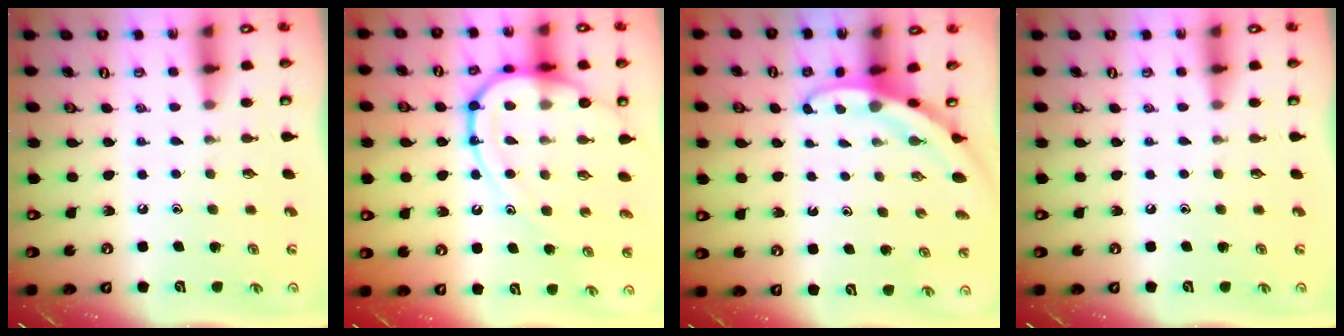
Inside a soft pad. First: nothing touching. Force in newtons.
{"total": 14.9, "press": 14.8, "slide": 1.3}
{"total": 2.9, "press": 2.9, "slide": 0.2}
{"total": 0.0}